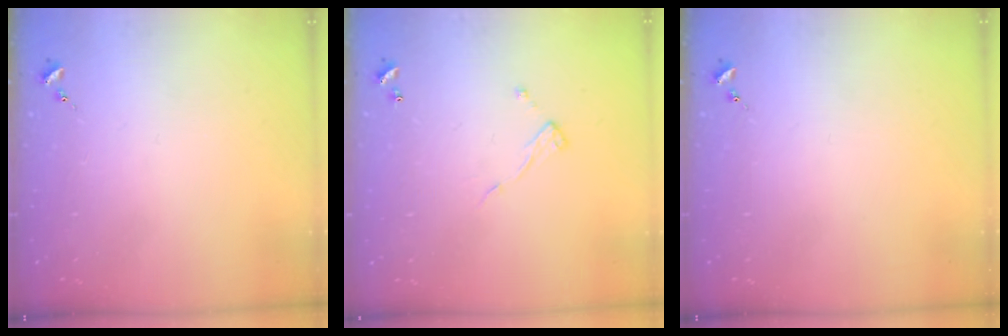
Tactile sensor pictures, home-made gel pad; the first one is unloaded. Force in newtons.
{"total": 7.0, "press": 7.0, "slide": 0.4}
{"total": 0.0}